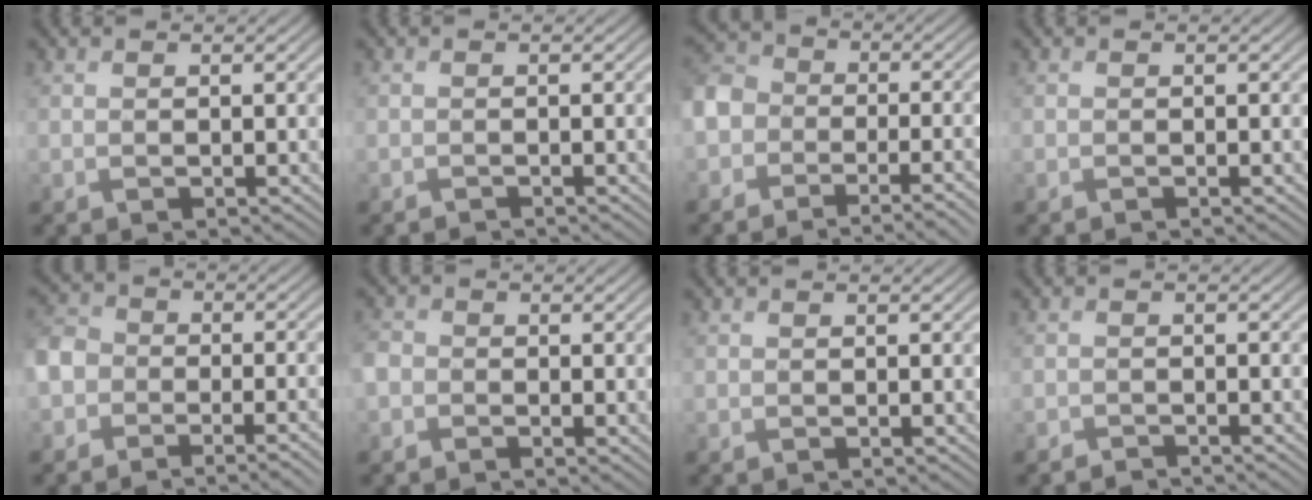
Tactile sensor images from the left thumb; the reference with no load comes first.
{"total": 0.6, "force": [-0.6, 0.0, 0.0], "torque": [0.001, 0.000, -0.014]}
{"total": 7.9, "force": [-4.2, 4.4, 5.1], "torque": [-0.114, -0.010, -0.084]}
{"total": 0.0}
{"total": 6.9, "force": [-4.0, 3.8, 4.2], "torque": [-0.092, -0.012, -0.077]}
{"total": 2.7, "force": [-1.0, 2.2, 1.2], "torque": [-0.032, -0.001, -0.029]}
{"total": 0.0}
{"total": 1.4, "force": [-1.4, 0.1, 0.2], "torque": [-0.002, -0.001, -0.029]}